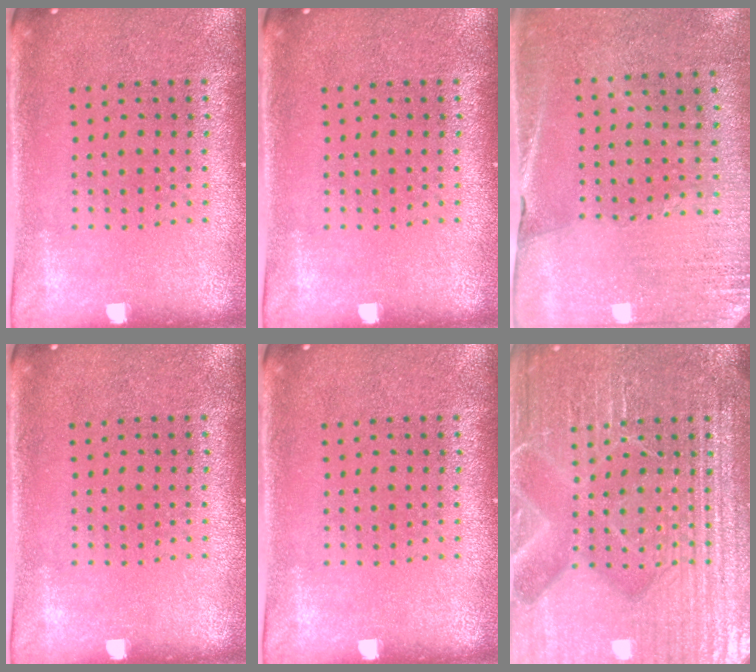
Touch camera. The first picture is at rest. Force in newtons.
{"total": 0.0}
{"total": 2.6, "press": 2.5, "slide": 0.8}
{"total": 0.0}
{"total": 0.0}
{"total": 7.6, "press": 7.5, "slide": 1.0}